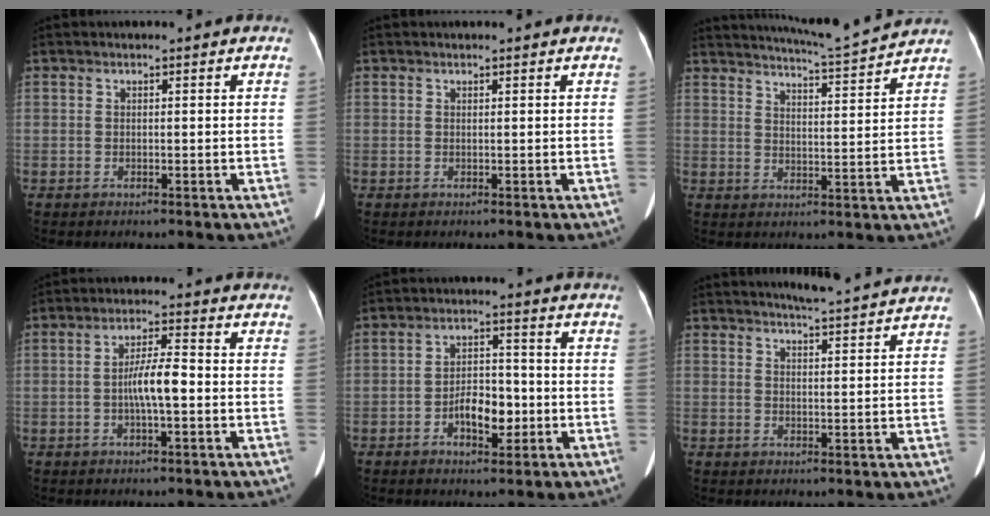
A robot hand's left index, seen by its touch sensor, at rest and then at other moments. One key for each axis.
{"total": 0.6, "fx": 0.6, "fy": 0.0, "fz": 0.1, "tx": -0.005, "ty": 0.000, "tz": 0.004}
{"total": 9.8, "fx": 9.4, "fy": -1.5, "fz": 2.2, "tx": -0.050, "ty": -0.014, "tz": 0.135}
{"total": 5.3, "fx": -1.1, "fy": 0.9, "fz": 5.1, "tx": -0.103, "ty": 0.005, "tz": -0.022}
{"total": 6.4, "fx": -2.3, "fy": 3.2, "fz": 5.0, "tx": -0.092, "ty": 0.008, "tz": -0.036}
{"total": 7.3, "fx": 6.9, "fy": -0.4, "fz": 2.3, "tx": -0.046, "ty": 0.007, "tz": 0.087}